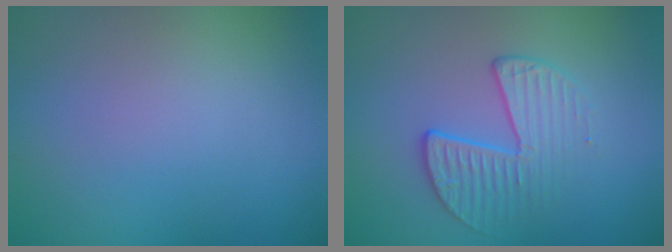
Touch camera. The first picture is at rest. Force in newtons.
{"total": 2.8, "press": 2.0, "slide": 1.9}